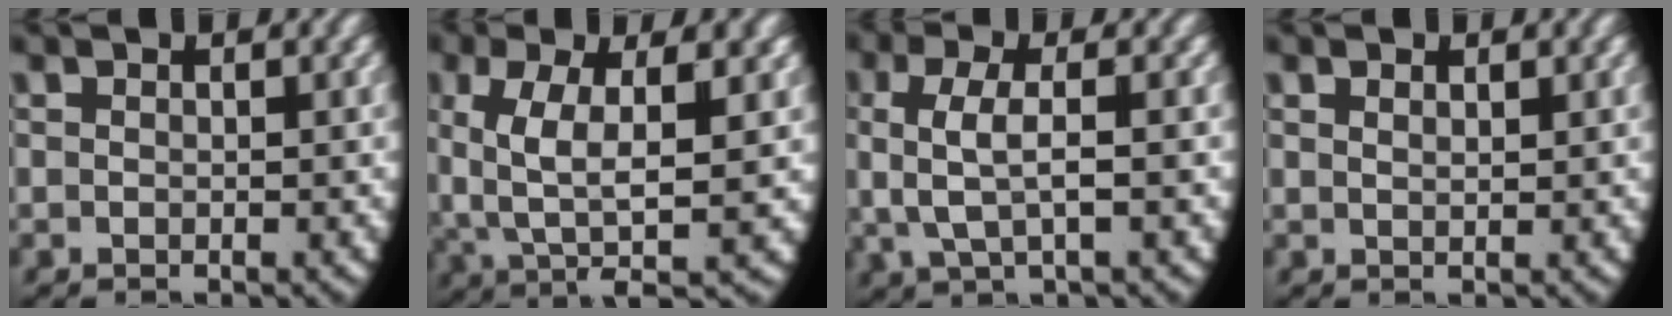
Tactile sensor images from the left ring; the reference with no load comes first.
{"total": 6.8, "force": [0.4, 3.0, 6.1], "torque": [-0.112, -0.013, 0.017]}
{"total": 4.3, "force": [0.8, 2.0, 3.7], "torque": [-0.088, -0.002, 0.022]}
{"total": 0.8, "force": [0.7, -0.1, 0.3], "torque": [-0.006, -0.008, 0.021]}